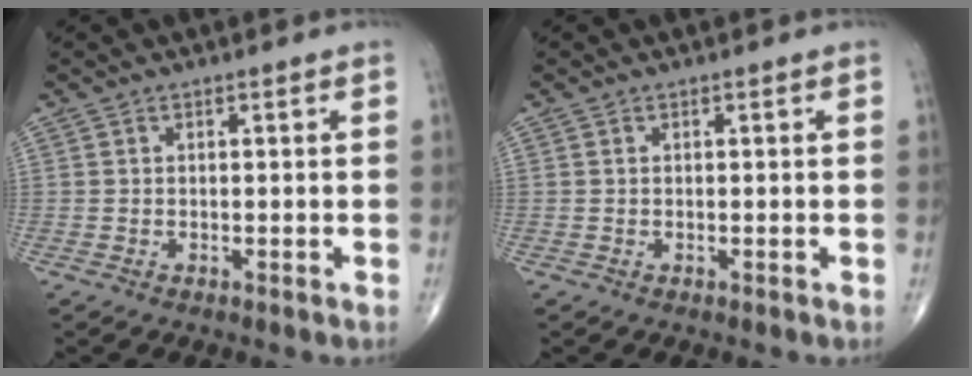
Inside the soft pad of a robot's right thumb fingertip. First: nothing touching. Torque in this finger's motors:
{"motor_torque": [0.82, 1.29, 0.17, 0.02, -0.02]}